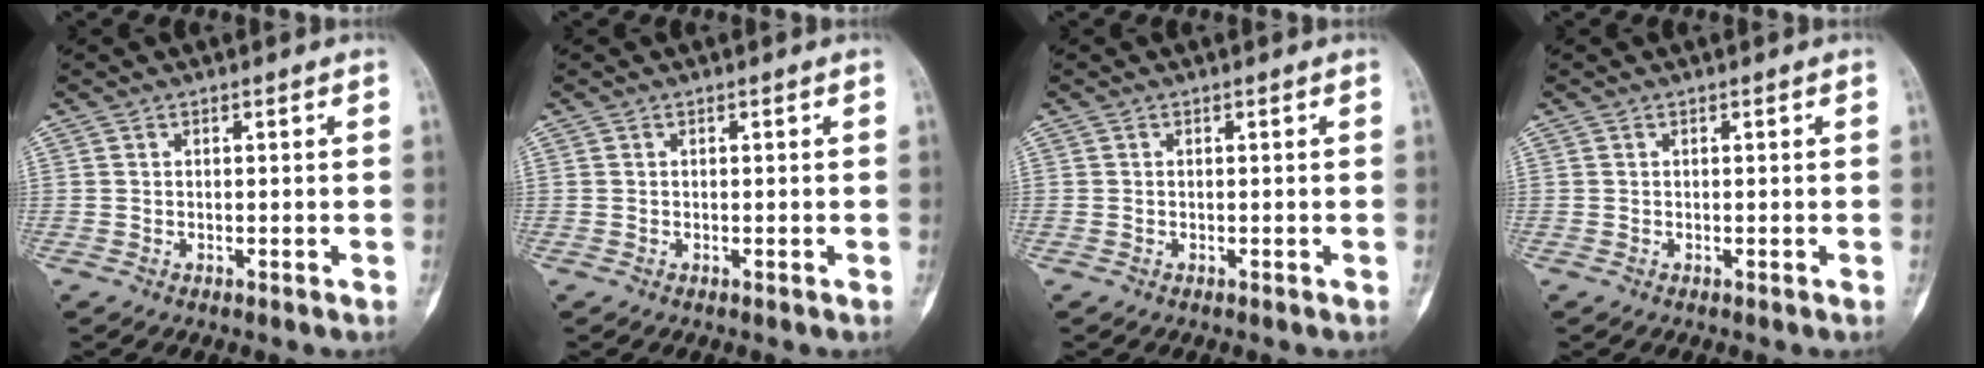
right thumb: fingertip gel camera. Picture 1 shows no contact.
{"total": 0.0}
{"total": 0.0}
{"total": 0.0}